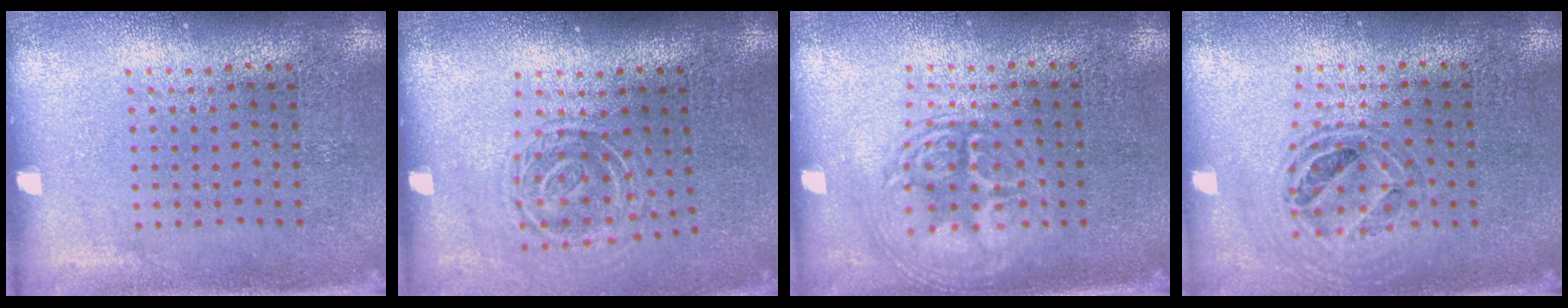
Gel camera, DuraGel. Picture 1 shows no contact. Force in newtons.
{"total": 1.7, "press": 1.2, "slide": 1.2}
{"total": 2.6, "press": 2.6, "slide": 0.2}
{"total": 0.8, "press": 0.8, "slide": 0.0}